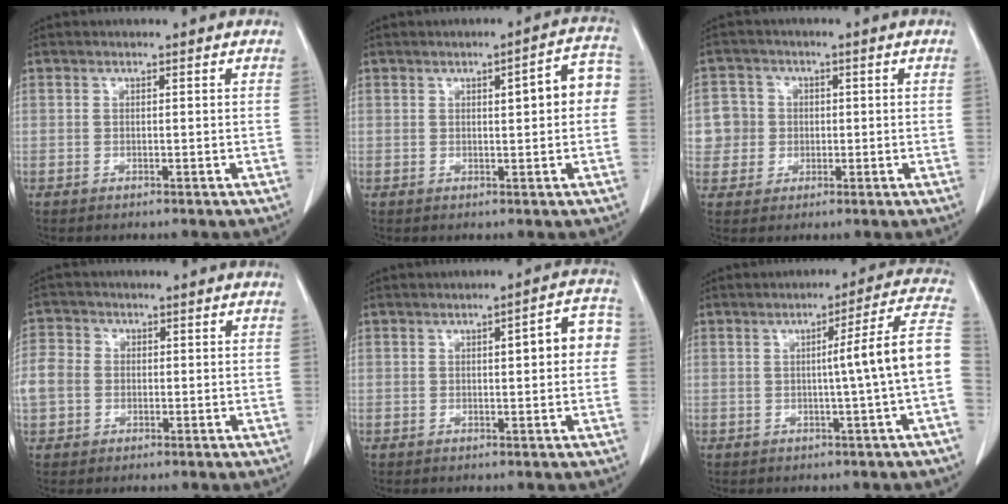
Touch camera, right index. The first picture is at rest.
{"total": 6.2, "force": [0.8, 1.3, 6.0], "torque": [-0.072, 0.023, 0.007]}
{"total": 5.2, "force": [0.2, 5.2, 0.3], "torque": [0.000, 0.017, 0.007]}
{"total": 5.2, "force": [-0.4, 4.6, 2.5], "torque": [-0.065, 0.018, -0.010]}
{"total": 6.7, "force": [1.0, 2.2, 6.2], "torque": [-0.067, 0.027, 0.008]}
{"total": 9.6, "force": [-0.8, -1.6, 9.5], "torque": [-0.120, 0.017, -0.014]}